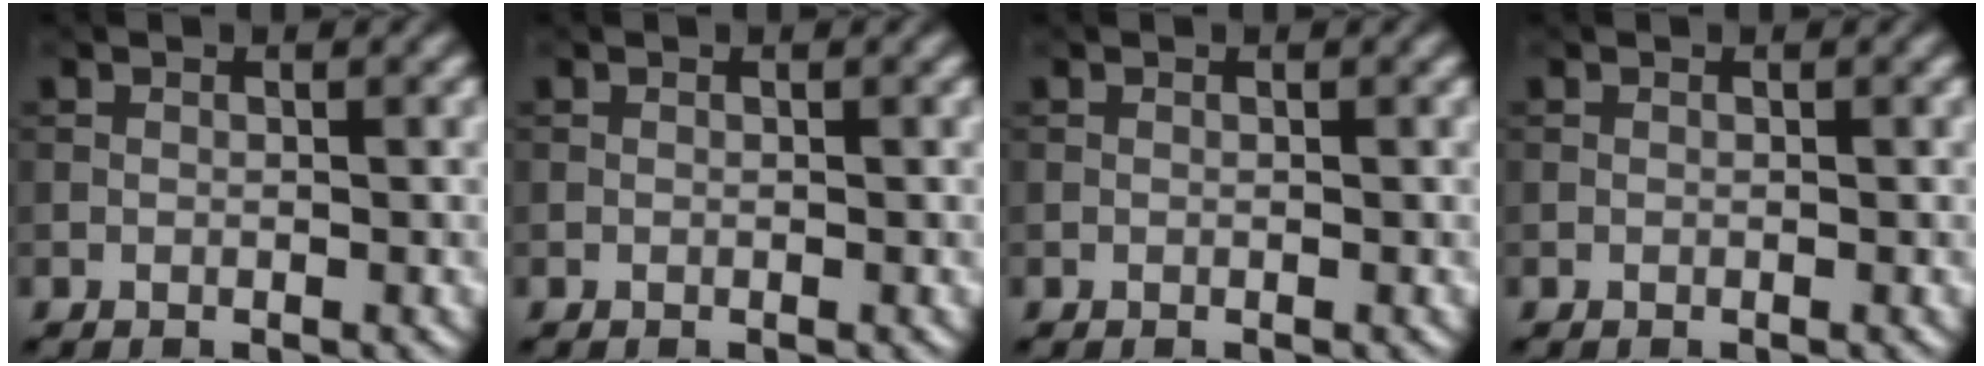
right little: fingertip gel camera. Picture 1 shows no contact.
{"total": 0.0}
{"total": 0.0}
{"total": 0.0}